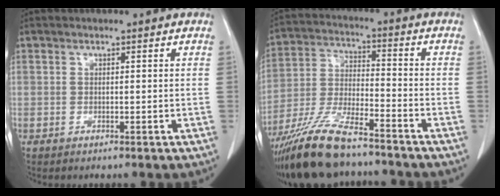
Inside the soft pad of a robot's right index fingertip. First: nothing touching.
{"total": 14.6, "force": [-11.8, 2.5, 8.1], "torque": [-0.168, -0.025, -0.216]}